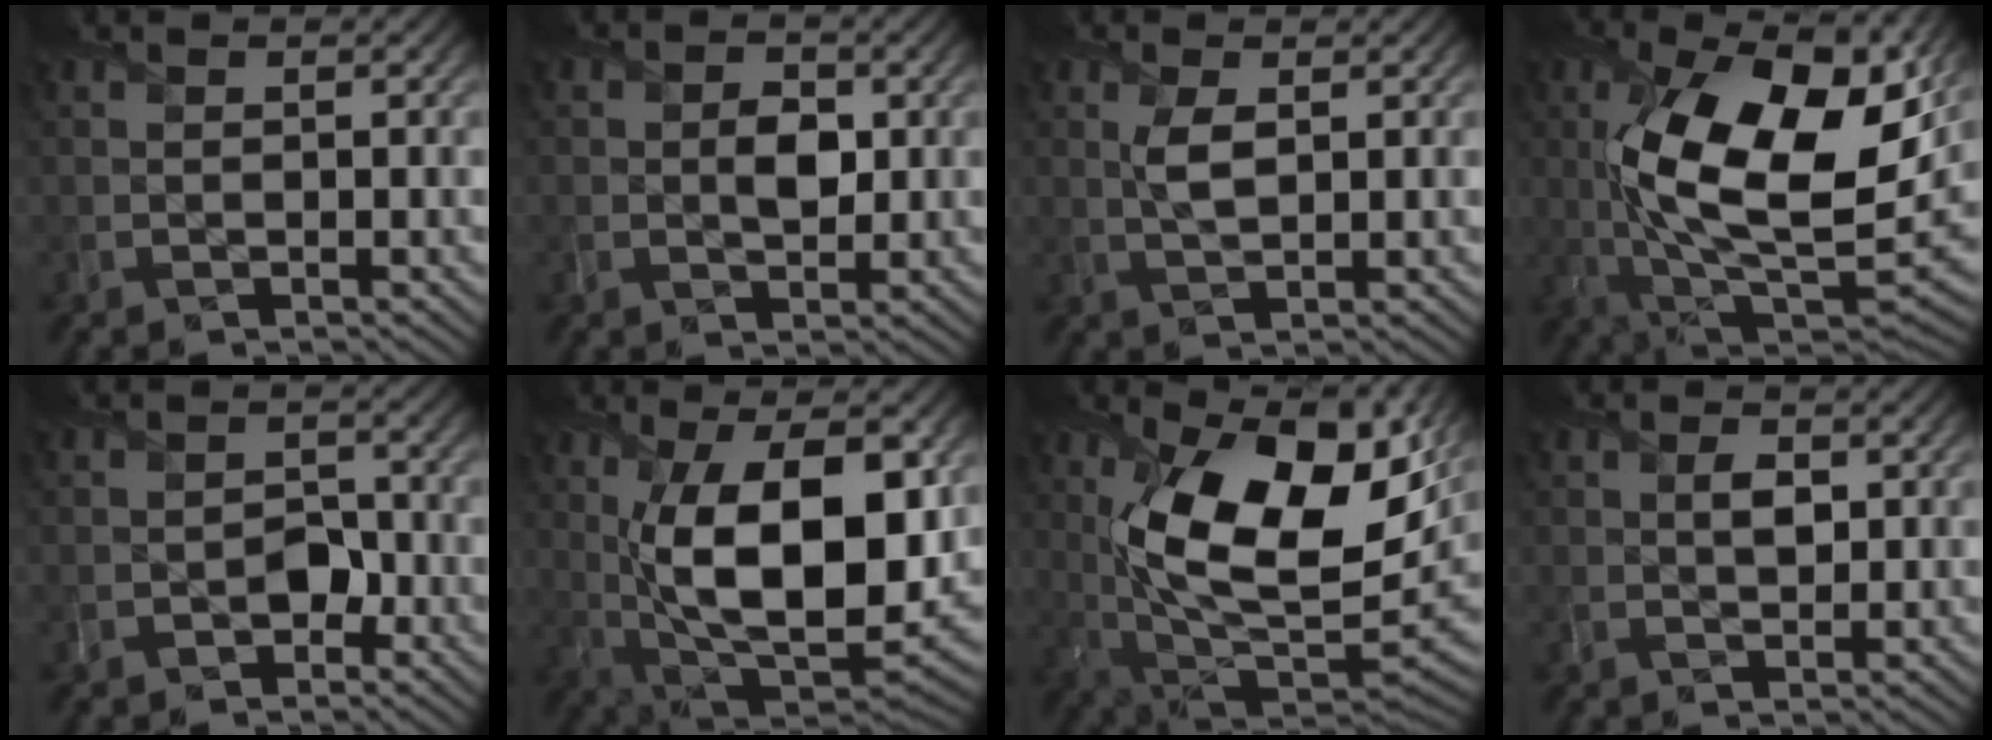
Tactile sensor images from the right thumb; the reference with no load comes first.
{"total": 3.1, "force": [0.1, 2.1, 2.3], "torque": [-0.041, -0.006, -0.002]}
{"total": 3.0, "force": [0.9, 1.2, 2.6], "torque": [-0.064, 0.001, 0.017]}
{"total": 18.8, "force": [3.2, 8.9, 16.3], "torque": [-0.300, -0.009, 0.050]}
{"total": 2.9, "force": [-1.6, 2.1, 1.2], "torque": [-0.013, -0.001, -0.032]}
{"total": 16.8, "force": [2.2, 8.3, 14.5], "torque": [-0.247, -0.015, 0.041]}
{"total": 18.1, "force": [5.0, 8.9, 14.9], "torque": [-0.255, -0.008, 0.083]}
{"total": 2.1, "force": [0.3, 1.3, 1.6], "torque": [-0.031, -0.004, 0.005]}